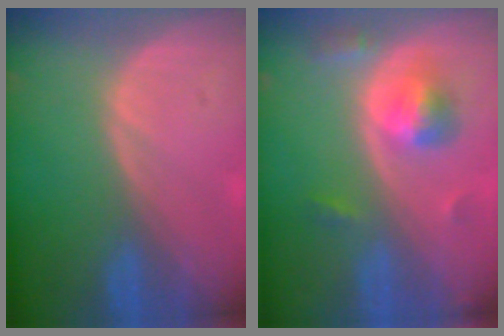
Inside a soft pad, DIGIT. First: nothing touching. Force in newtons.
{"total": 5.6, "press": 5.2, "slide": 2.0}